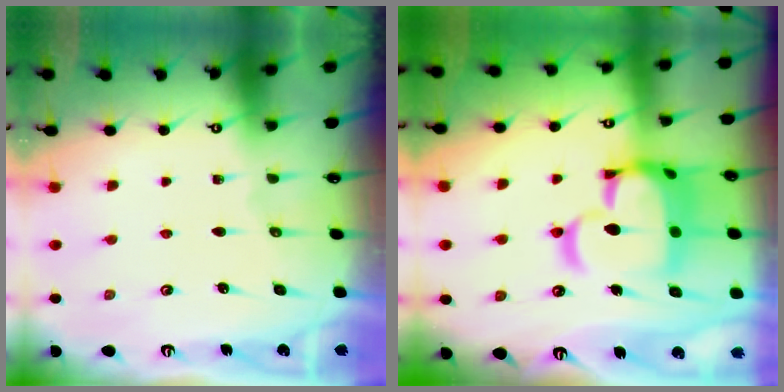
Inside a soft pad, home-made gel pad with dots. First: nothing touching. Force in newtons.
{"total": 14.5, "press": 14.4, "slide": 1.5}